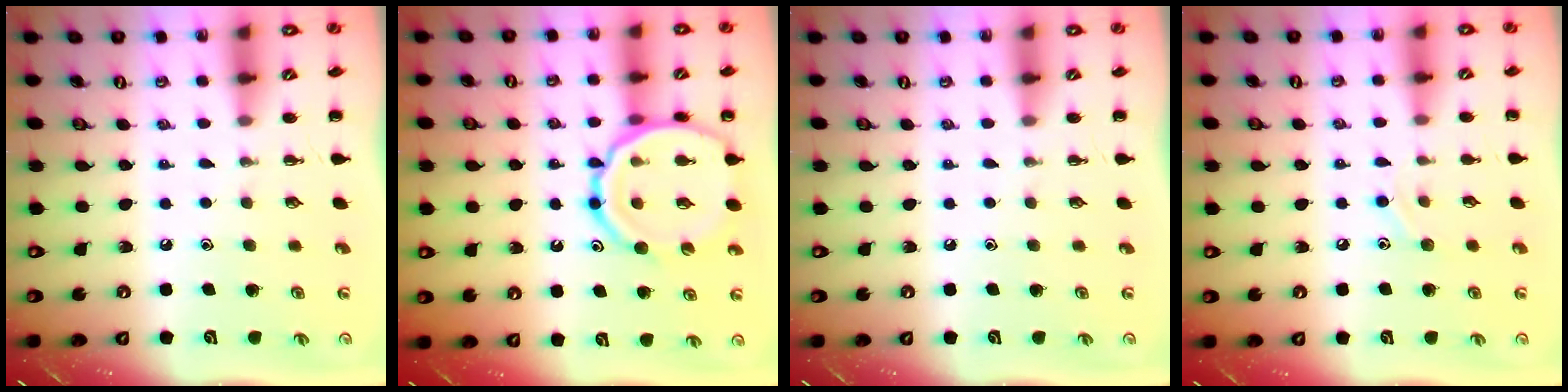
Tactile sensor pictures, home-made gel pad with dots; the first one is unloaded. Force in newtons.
{"total": 16.5, "press": 16.4, "slide": 1.7}
{"total": 0.0}
{"total": 6.0, "press": 5.8, "slide": 1.6}